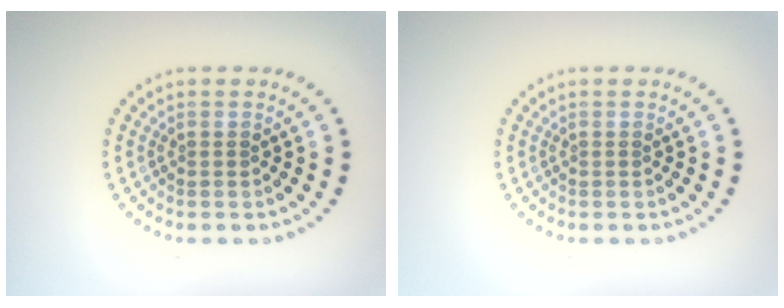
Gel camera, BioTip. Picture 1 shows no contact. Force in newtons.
{"total": 0.0}